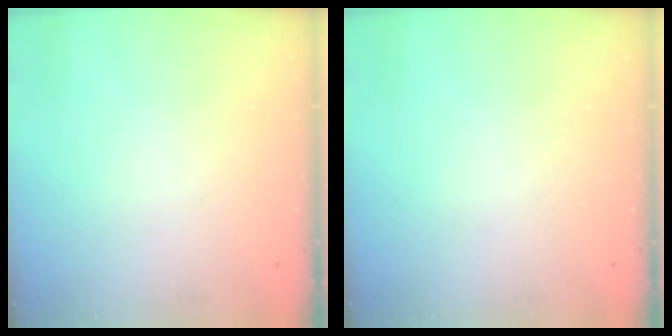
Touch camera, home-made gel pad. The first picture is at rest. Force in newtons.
{"total": 0.0}